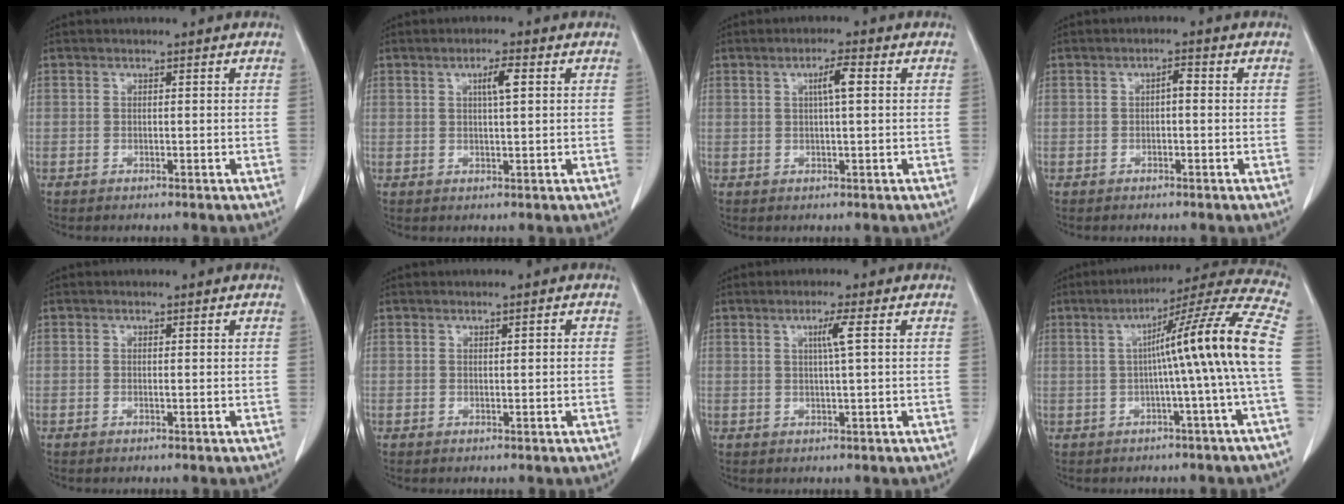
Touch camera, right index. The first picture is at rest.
{"total": 3.1, "force": [1.0, 0.3, 2.9], "torque": [-0.049, 0.001, 0.016]}
{"total": 3.2, "force": [0.8, 0.2, 3.1], "torque": [-0.054, 0.004, 0.013]}
{"total": 1.5, "force": [-0.1, 0.5, 1.4], "torque": [-0.022, 0.005, -0.002]}
{"total": 0.0}
{"total": 0.7, "force": [0.2, 0.1, 0.7], "torque": [-0.014, 0.001, 0.004]}
{"total": 2.7, "force": [0.8, -0.6, 2.5], "torque": [-0.048, -0.002, 0.014]}
{"total": 14.9, "force": [-0.2, -2.3, 14.7], "torque": [-0.198, 0.023, -0.006]}